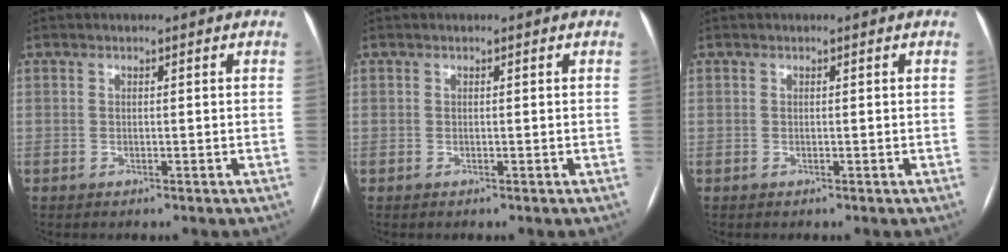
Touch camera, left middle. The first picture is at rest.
{"total": 0.0}
{"total": 0.0}